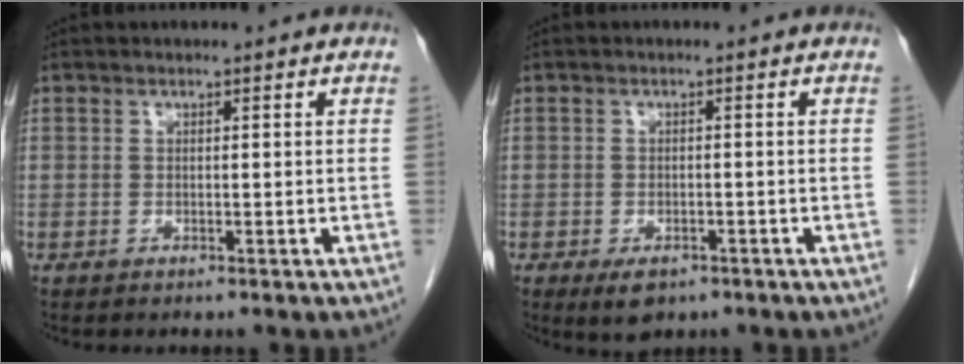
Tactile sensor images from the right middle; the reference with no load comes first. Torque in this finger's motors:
{"motor_torque": [0.76, -0.54, 0.04, 0.05]}